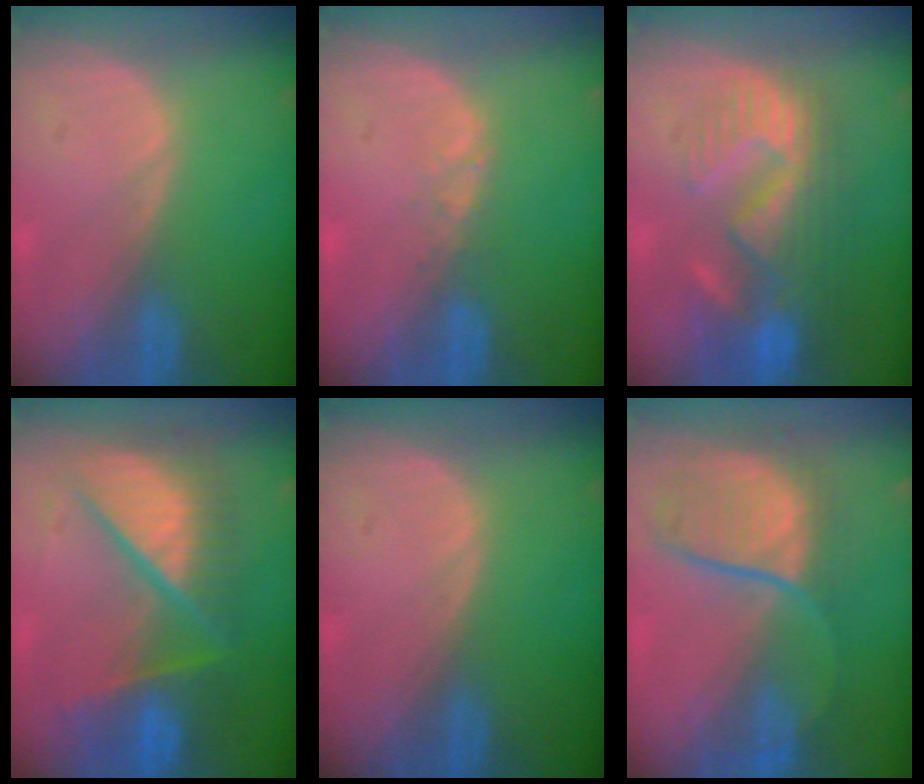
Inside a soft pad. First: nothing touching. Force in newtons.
{"total": 1.0, "press": 1.0, "slide": 0.2}
{"total": 11.0, "press": 9.7, "slide": 5.3}
{"total": 11.0, "press": 11.0, "slide": 1.3}
{"total": 0.0}
{"total": 8.3, "press": 8.1, "slide": 1.8}